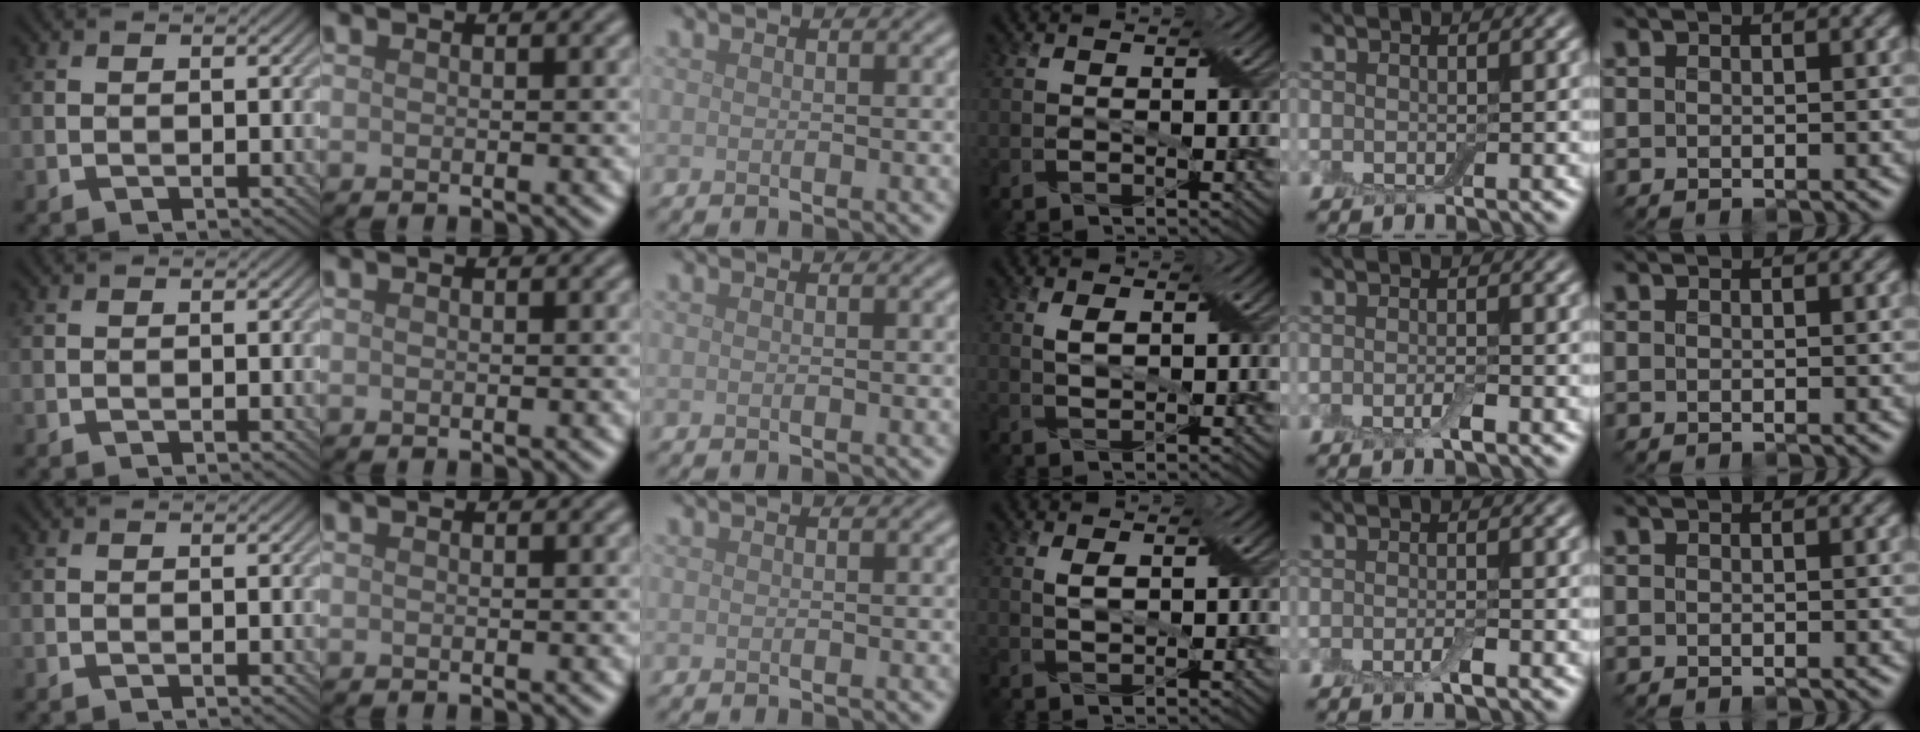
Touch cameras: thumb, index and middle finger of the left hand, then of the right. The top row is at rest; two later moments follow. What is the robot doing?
{"motion": "shake", "object": "box of matches"}